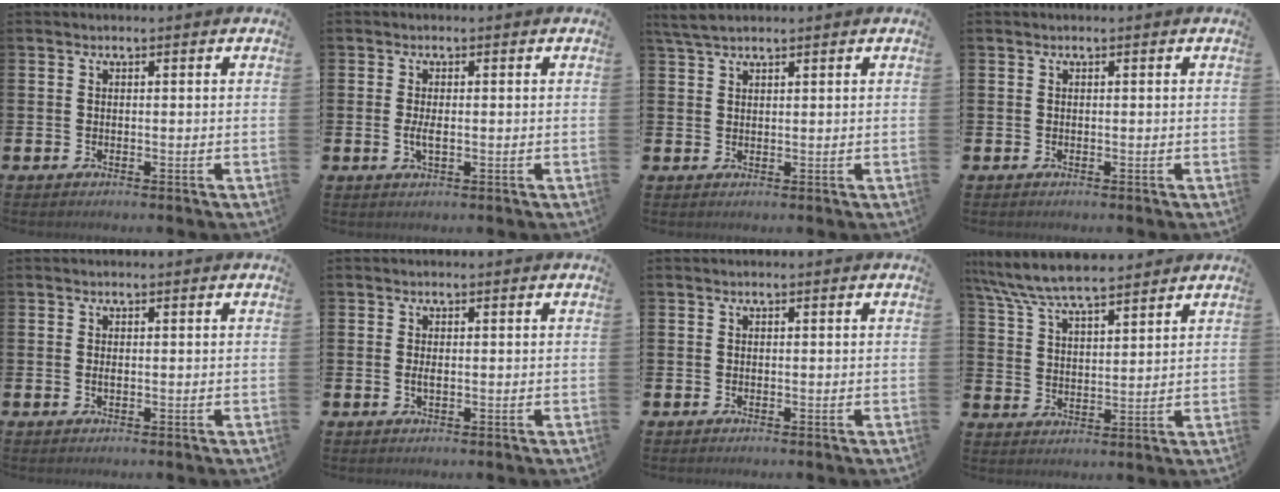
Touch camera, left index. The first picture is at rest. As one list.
[{"total": 2.1, "force": [-0.2, 0.8, 1.9], "torque": [-0.030, -0.001, -0.005]}, {"total": 3.0, "force": [2.5, 0.8, 1.5], "torque": [-0.033, 0.000, 0.046]}, {"total": 0.0}, {"total": 0.7, "force": [0.0, 0.3, 0.6], "torque": [-0.015, 0.002, 0.000]}, {"total": 1.2, "force": [0.0, 0.5, 1.1], "torque": [-0.018, 0.000, -0.003]}, {"total": 0.0}, {"total": 7.6, "force": [7.2, 1.2, 2.3], "torque": [-0.075, -0.030, 0.131]}]